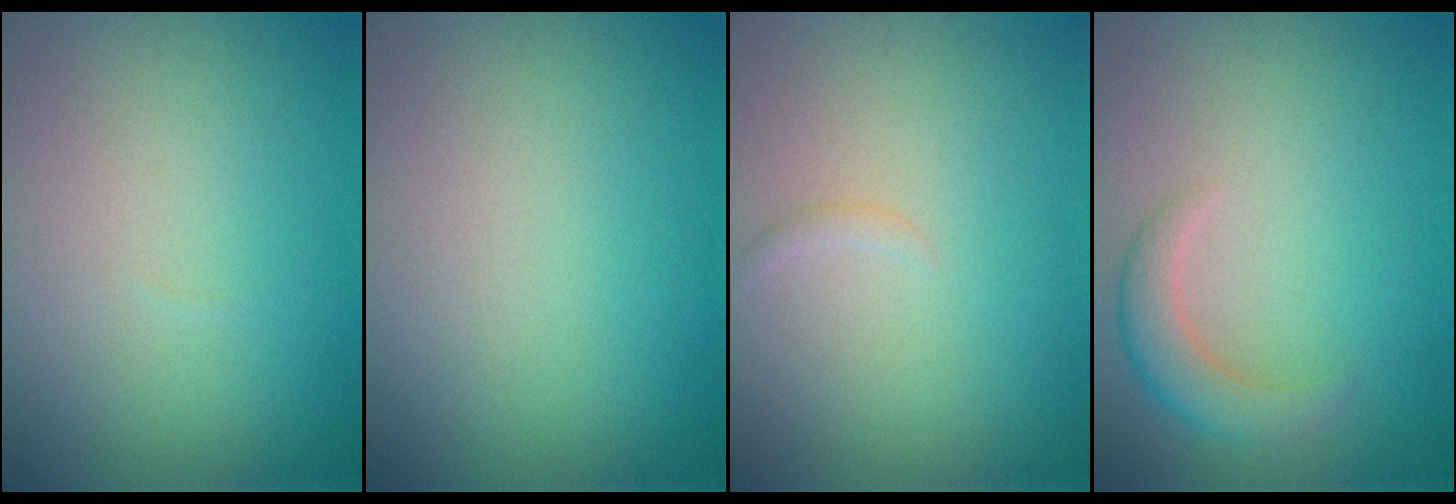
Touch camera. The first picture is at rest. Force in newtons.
{"total": 0.0}
{"total": 0.6, "press": 0.6, "slide": 0.1}
{"total": 3.0, "press": 3.0, "slide": 0.1}